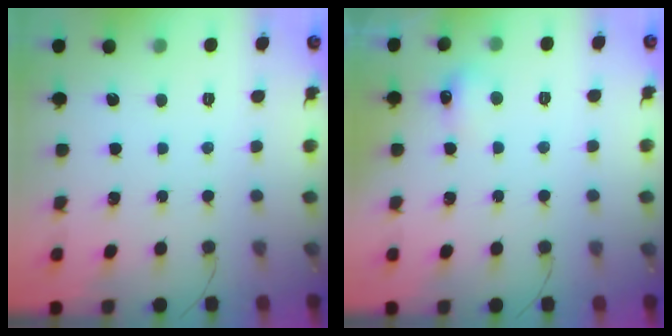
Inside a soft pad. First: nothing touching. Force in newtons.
{"total": 5.7, "press": 5.6, "slide": 1.5}